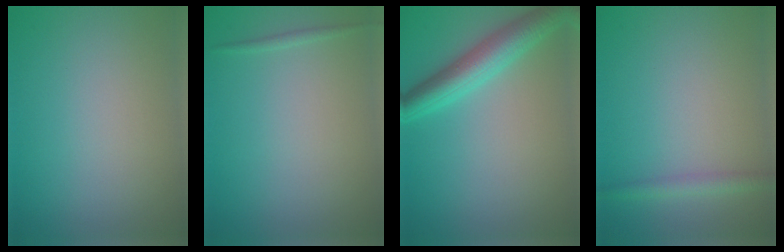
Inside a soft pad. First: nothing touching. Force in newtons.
{"total": 0.6, "press": 0.6, "slide": 0.0}
{"total": 5.0, "press": 5.0, "slide": 0.2}
{"total": 1.6, "press": 1.6, "slide": 0.1}